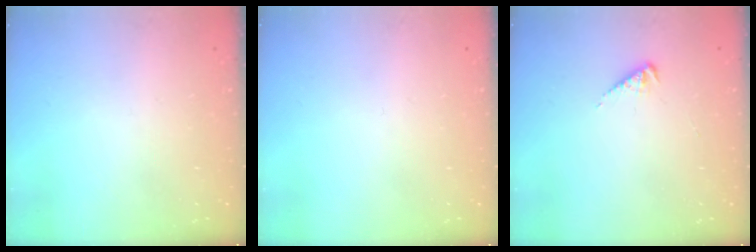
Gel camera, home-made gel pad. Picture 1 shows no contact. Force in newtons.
{"total": 0.0}
{"total": 2.9, "press": 2.9, "slide": 0.6}